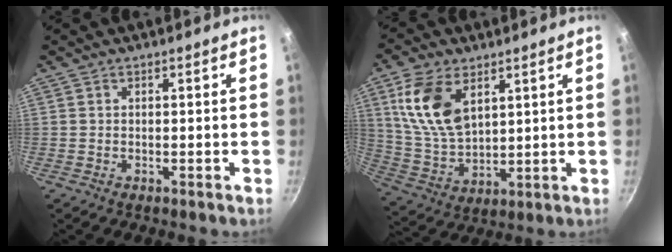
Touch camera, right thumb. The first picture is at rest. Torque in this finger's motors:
{"motor_torque": [0.85, 0.96, 1.69, 0.69, 0.36]}